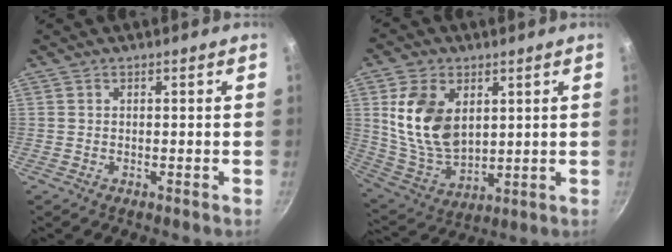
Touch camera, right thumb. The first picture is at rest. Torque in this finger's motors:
{"motor_torque": [-0.55, 0.96, 1.32, -0.33, 0.21]}